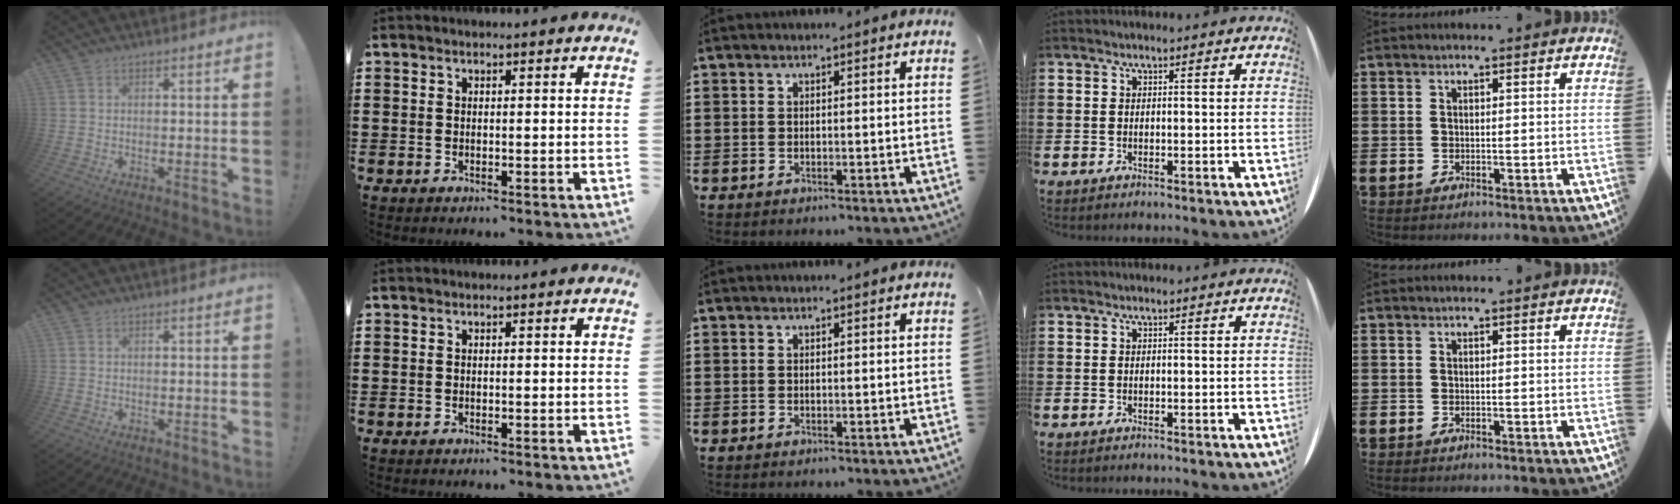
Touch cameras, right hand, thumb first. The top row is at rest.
{}